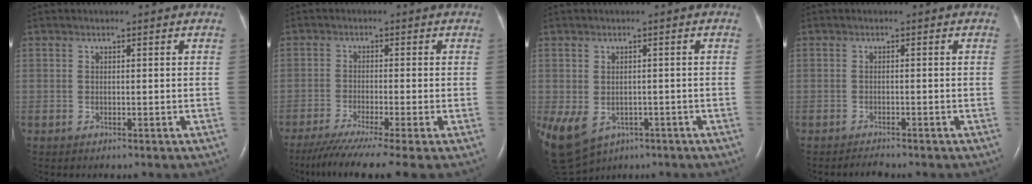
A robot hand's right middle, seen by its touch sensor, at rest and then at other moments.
{"total": 9.8, "force": [-7.5, -1.0, 6.2], "torque": [-0.091, -0.032, -0.117]}
{"total": 17.2, "force": [-7.4, 12.9, 8.7], "torque": [-0.252, -0.022, -0.095]}
{"total": 1.1, "force": [-1.1, 0.0, 0.1], "torque": [-0.010, -0.005, -0.015]}